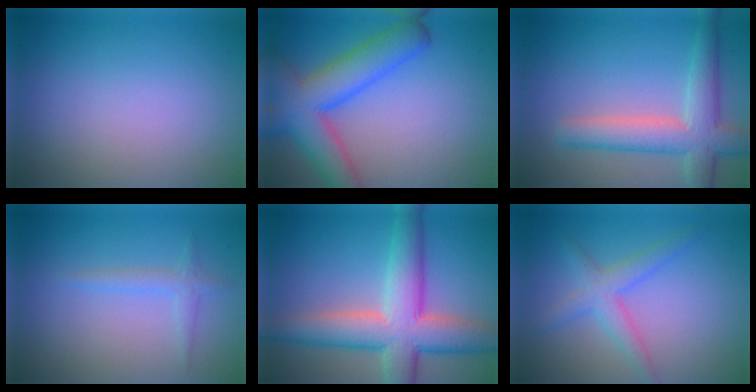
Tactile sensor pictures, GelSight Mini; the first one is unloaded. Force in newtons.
{"total": 8.2, "press": 8.1, "slide": 0.5}
{"total": 5.7, "press": 5.7, "slide": 0.4}
{"total": 1.4, "press": 1.4, "slide": 0.1}
{"total": 8.9, "press": 8.9, "slide": 0.2}
{"total": 2.9, "press": 2.9, "slide": 0.1}